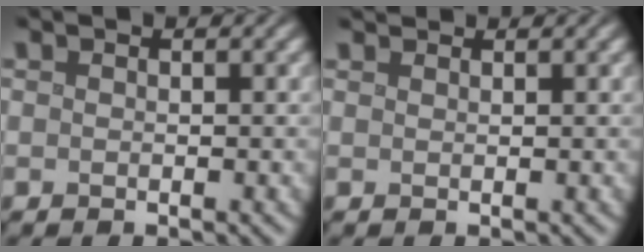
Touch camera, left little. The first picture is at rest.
{"total": 1.4, "force": [1.4, 0.1, 0.3], "torque": [-0.010, 0.001, 0.018]}